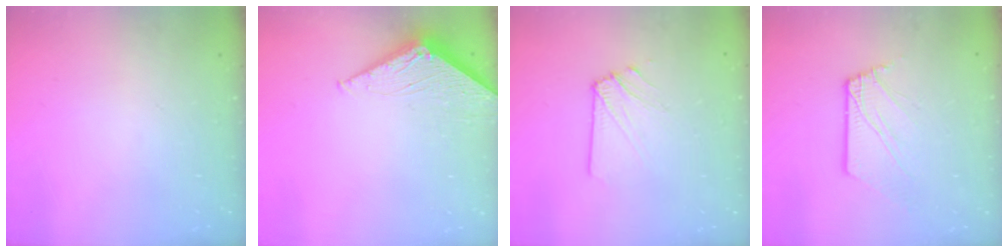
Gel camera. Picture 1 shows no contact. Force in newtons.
{"total": 4.0, "press": 4.0, "slide": 0.1}
{"total": 2.9, "press": 2.8, "slide": 0.5}
{"total": 4.0, "press": 4.0, "slide": 0.4}